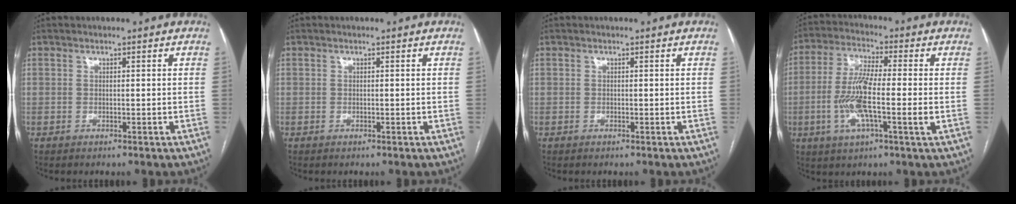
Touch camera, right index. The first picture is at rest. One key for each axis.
{"total": 0.0}
{"total": 0.0}
{"total": 11.0, "fx": -1.8, "fy": 1.2, "fz": 10.8, "tx": -0.218, "ty": 0.001, "tz": -0.041}